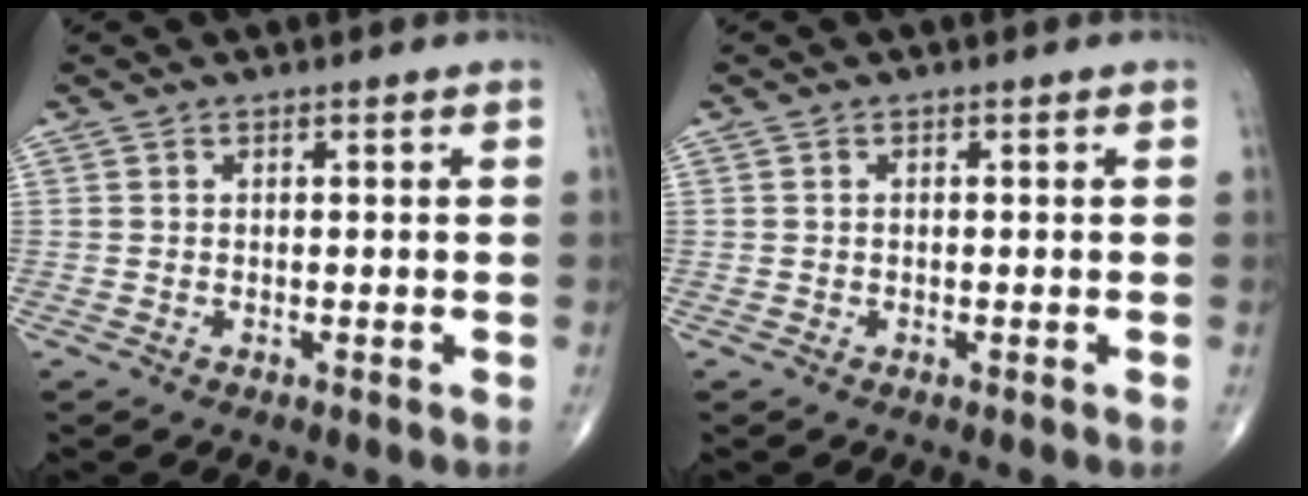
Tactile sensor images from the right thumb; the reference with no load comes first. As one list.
[{"total": 0.0}]